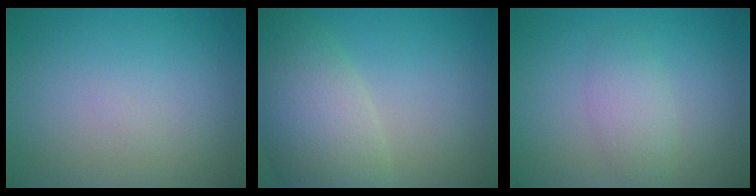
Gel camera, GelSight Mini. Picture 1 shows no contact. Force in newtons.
{"total": 7.9, "press": 7.8, "slide": 0.8}
{"total": 1.5, "press": 1.5, "slide": 0.0}